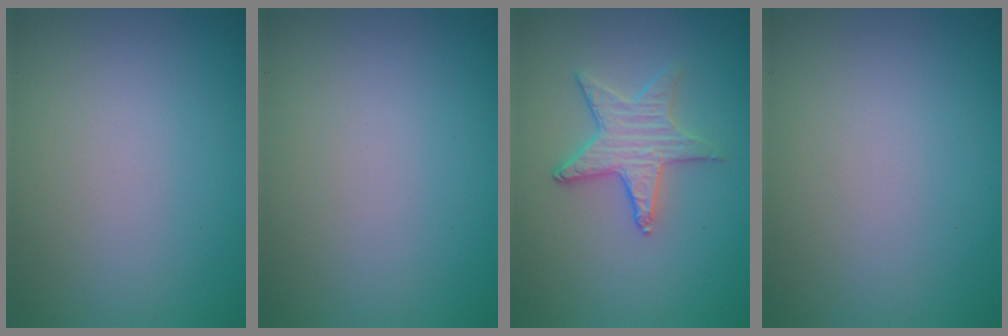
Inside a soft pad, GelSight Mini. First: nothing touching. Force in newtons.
{"total": 0.0}
{"total": 3.2, "press": 3.0, "slide": 1.1}
{"total": 0.0}